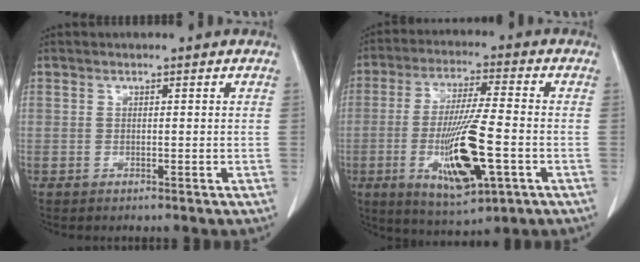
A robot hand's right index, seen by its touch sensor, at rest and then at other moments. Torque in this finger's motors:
{"motor_torque": [1.56, -0.42, 0.42, 0.21]}